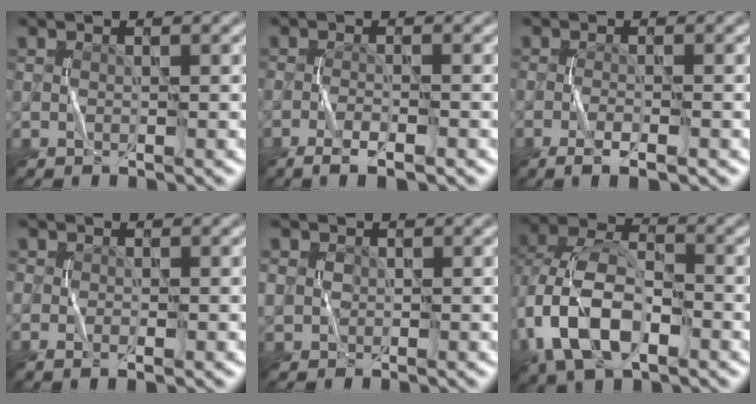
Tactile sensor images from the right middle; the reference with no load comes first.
{"total": 3.0, "force": [-1.9, 0.6, 2.2], "torque": [-0.041, 0.003, -0.038]}
{"total": 2.6, "force": [-1.5, 0.6, 2.1], "torque": [-0.037, 0.003, -0.029]}
{"total": 1.5, "force": [-0.3, 1.0, 1.0], "torque": [-0.014, -0.002, -0.005]}
{"total": 2.3, "force": [0.5, 2.1, 0.8], "torque": [-0.022, 0.007, 0.009]}
{"total": 10.2, "force": [-3.0, 6.3, 7.5], "torque": [-0.165, 0.000, -0.069]}